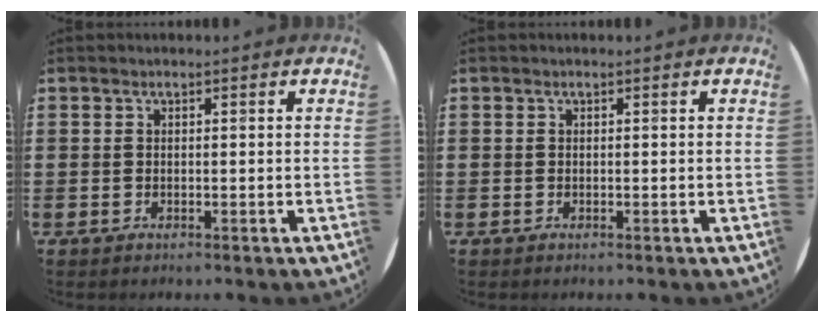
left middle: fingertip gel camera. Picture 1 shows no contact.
{"total": 0.0}